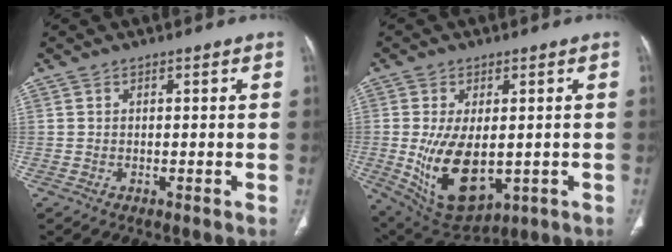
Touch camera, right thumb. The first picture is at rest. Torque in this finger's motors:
{"motor_torque": [-0.36, 1.19, 0.83, 0.72, 0.46]}